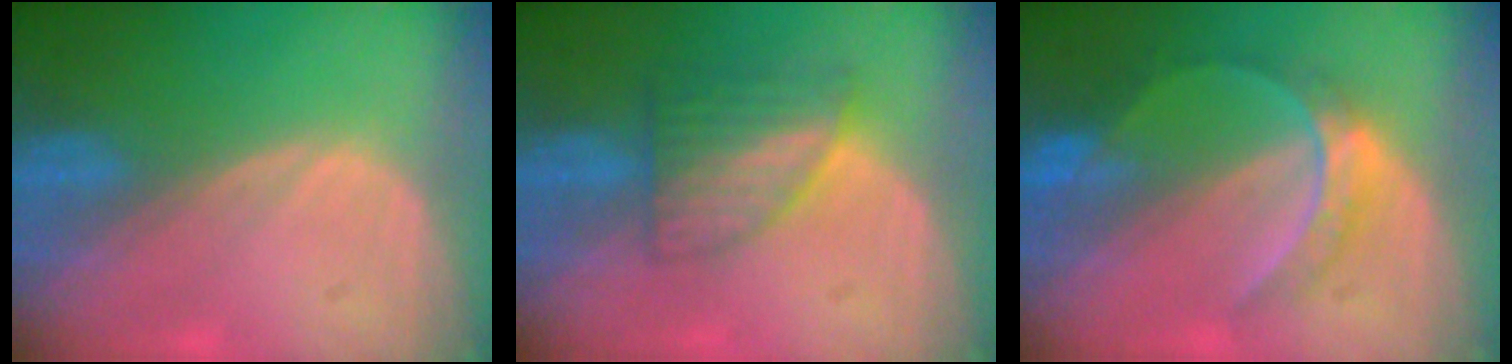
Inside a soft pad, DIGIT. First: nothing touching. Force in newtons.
{"total": 6.1, "press": 5.6, "slide": 2.4}
{"total": 6.3, "press": 5.4, "slide": 3.2}